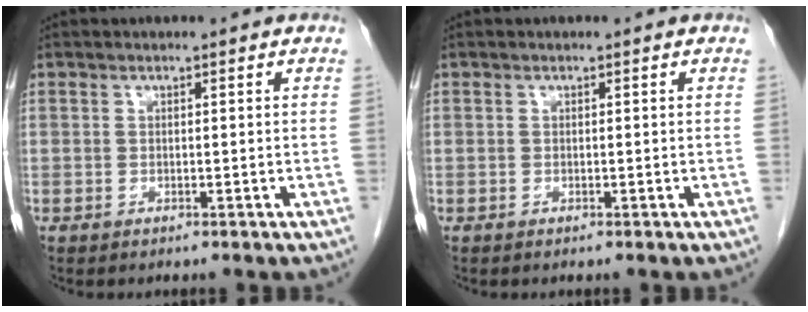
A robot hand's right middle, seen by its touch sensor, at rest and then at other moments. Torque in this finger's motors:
{"motor_torque": [0.02, 0.00, 0.00, 0.00]}